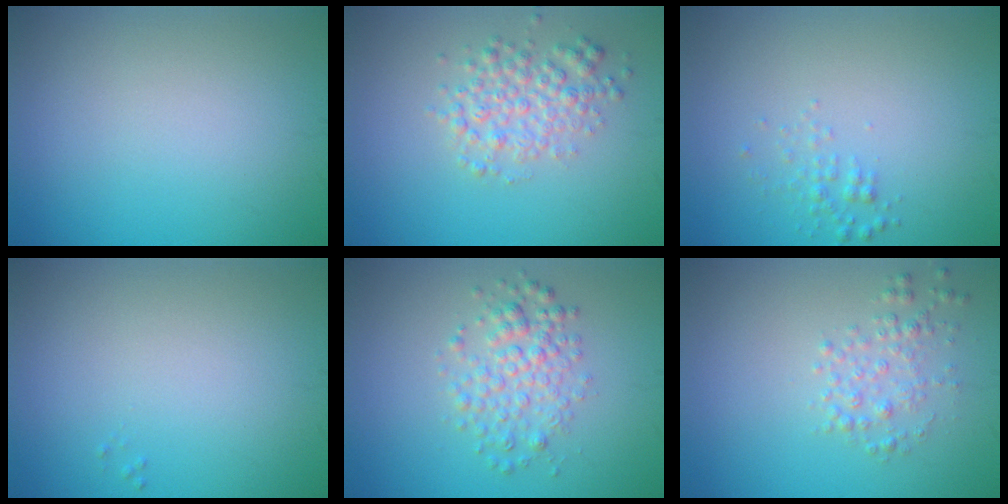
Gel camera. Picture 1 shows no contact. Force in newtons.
{"total": 3.3, "press": 3.3, "slide": 0.1}
{"total": 1.1, "press": 1.1, "slide": 0.0}
{"total": 0.0}
{"total": 3.1, "press": 3.1, "slide": 0.1}
{"total": 1.9, "press": 1.9, "slide": 0.0}